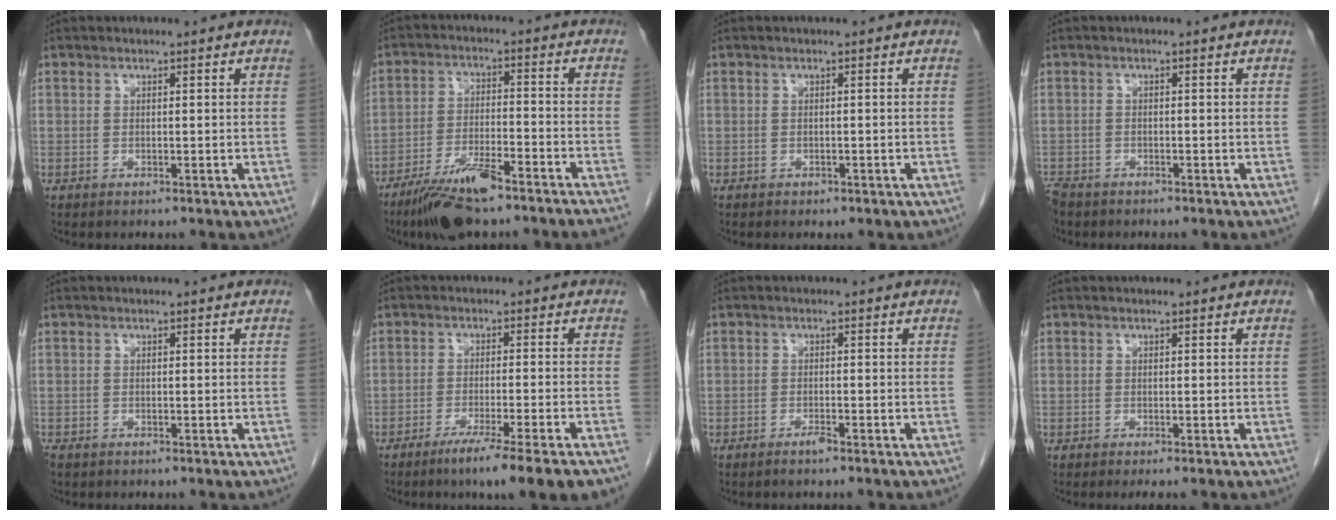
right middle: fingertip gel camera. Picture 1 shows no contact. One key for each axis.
{"total": 10.3, "fx": -7.7, "fy": 1.0, "fz": 6.7, "tx": -0.121, "ty": -0.018, "tz": -0.135}
{"total": 0.7, "fx": -0.4, "fy": 0.5, "fz": 0.2, "tx": -0.006, "ty": 0.001, "tz": -0.004}
{"total": 3.8, "fx": -3.2, "fy": 1.8, "fz": 0.9, "tx": -0.020, "ty": -0.005, "tz": -0.058}
{"total": 1.0, "fx": -0.8, "fy": 0.6, "fz": 0.4, "tx": -0.012, "ty": -0.002, "tz": -0.014}
{"total": 10.8, "fx": -7.7, "fy": -0.8, "fz": 7.5, "tx": -0.097, "ty": -0.026, "tz": -0.114}
{"total": 1.4, "fx": -1.1, "fy": 0.0, "fz": 0.9, "tx": -0.019, "ty": -0.001, "tz": -0.019}
{"total": 1.0, "fx": -0.8, "fy": 0.0, "fz": 0.7, "tx": -0.010, "ty": -0.004, "tz": -0.011}